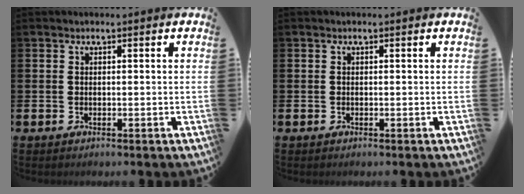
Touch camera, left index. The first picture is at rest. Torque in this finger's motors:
{"motor_torque": [0.01, 0.13, -0.02, -0.01]}